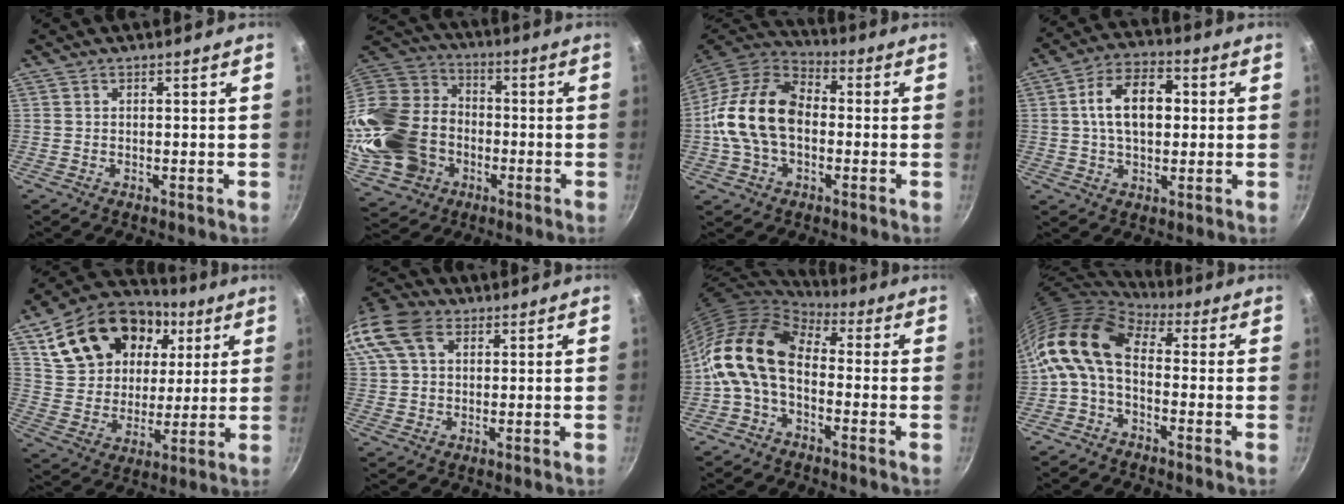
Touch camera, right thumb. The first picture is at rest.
{"total": 26.2, "force": [-5.4, 20.5, 15.3], "torque": [-0.320, 0.042, -0.081]}
{"total": 17.1, "force": [-1.0, 11.5, 12.7], "torque": [-0.212, 0.035, -0.032]}
{"total": 12.3, "force": [1.5, 7.6, 9.5], "torque": [-0.133, 0.021, 0.014]}
{"total": 24.3, "force": [9.7, 17.2, 14.2], "torque": [-0.242, 0.003, 0.175]}
{"total": 19.0, "force": [7.6, 13.2, 11.4], "torque": [-0.273, 0.044, 0.137]}
{"total": 13.2, "force": [-1.0, 8.5, 10.1], "torque": [-0.171, 0.032, -0.037]}
{"total": 12.0, "force": [-0.4, 7.3, 9.5], "torque": [-0.177, 0.026, -0.029]}